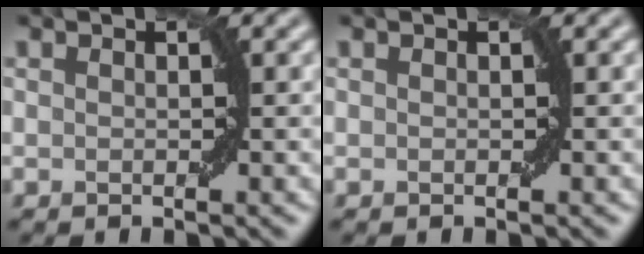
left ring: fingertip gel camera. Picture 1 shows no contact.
{"total": 0.0}